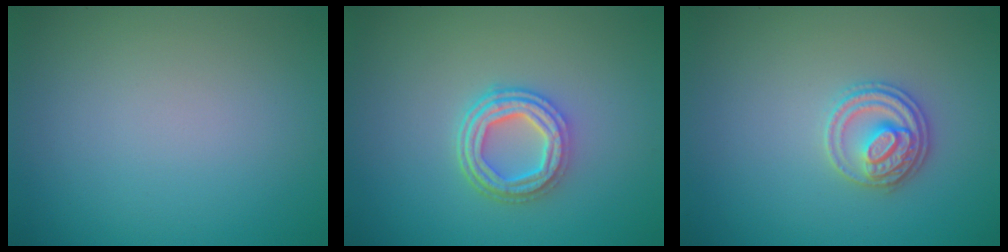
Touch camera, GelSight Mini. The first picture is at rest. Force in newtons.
{"total": 4.5, "press": 3.4, "slide": 2.9}
{"total": 2.8, "press": 2.7, "slide": 0.5}